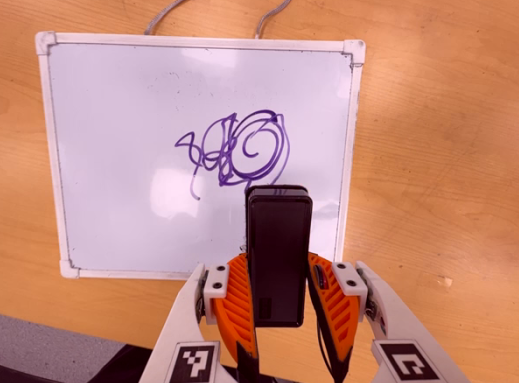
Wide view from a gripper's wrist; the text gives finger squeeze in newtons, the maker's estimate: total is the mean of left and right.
{"total": 4.1, "left": 2.6, "right": 5.5}